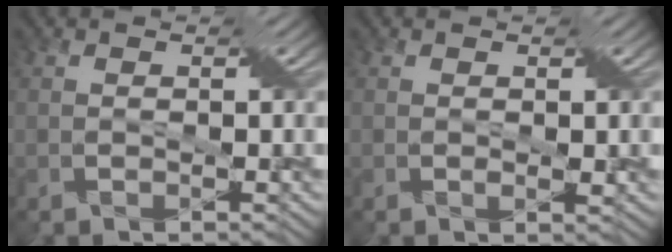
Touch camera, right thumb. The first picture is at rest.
{"total": 0.9, "force": [0.3, 0.4, 0.8], "torque": [-0.010, -0.002, 0.008]}